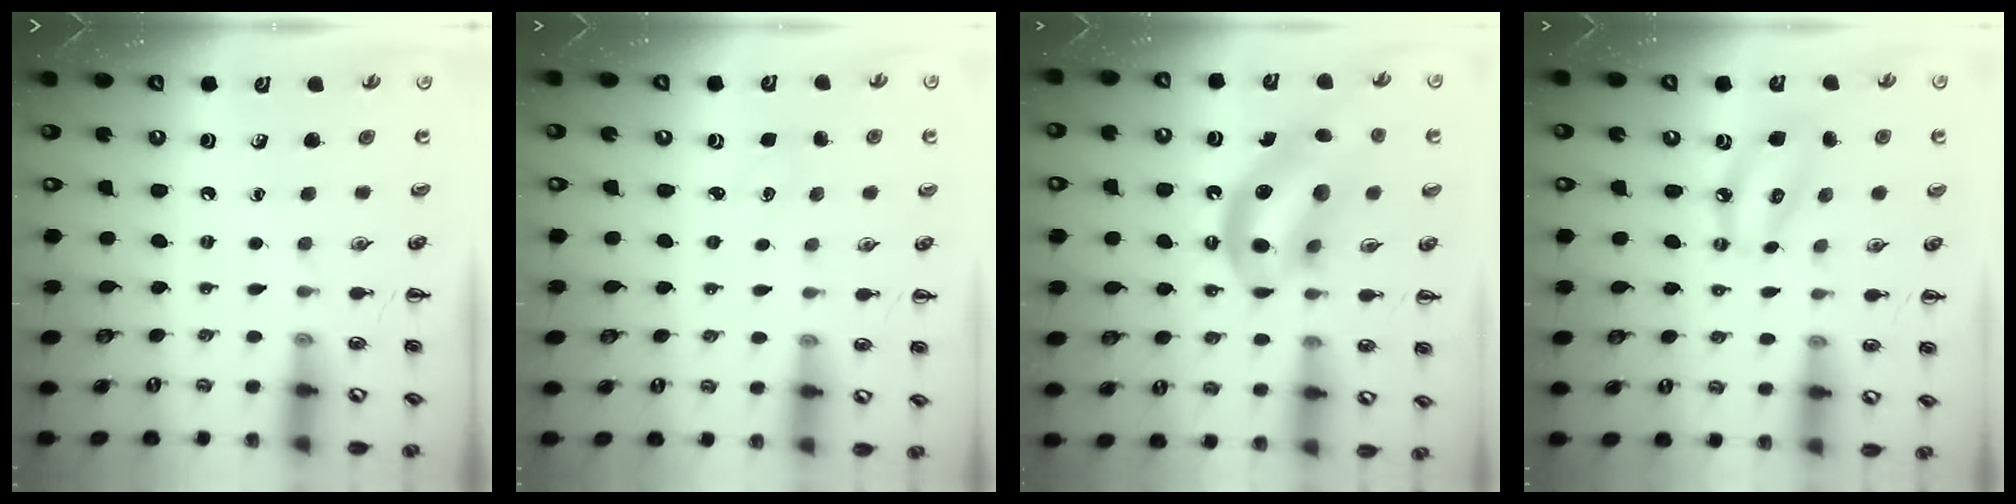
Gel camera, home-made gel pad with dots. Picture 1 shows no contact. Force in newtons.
{"total": 1.4, "press": 1.3, "slide": 0.4}
{"total": 14.7, "press": 14.1, "slide": 4.0}
{"total": 9.0, "press": 8.7, "slide": 2.3}